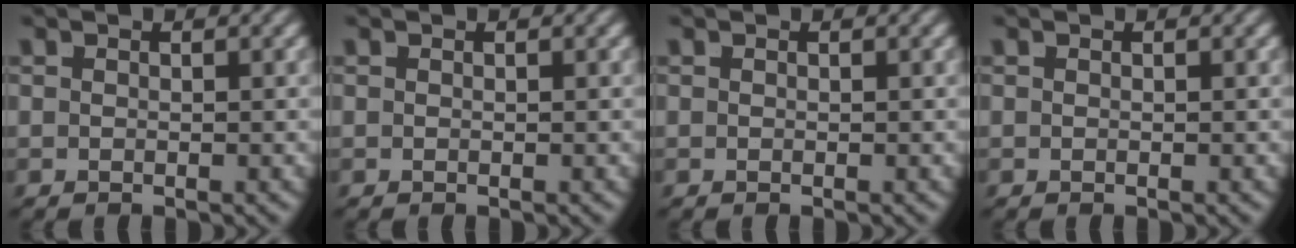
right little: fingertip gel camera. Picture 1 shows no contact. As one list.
[{"total": 0.0}, {"total": 0.0}, {"total": 0.0}]